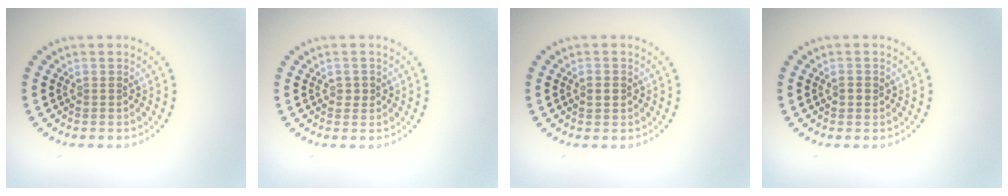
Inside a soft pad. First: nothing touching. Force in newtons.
{"total": 0.8, "press": 0.8, "slide": 0.1}
{"total": 1.2, "press": 1.1, "slide": 0.1}
{"total": 0.8, "press": 0.8, "slide": 0.3}